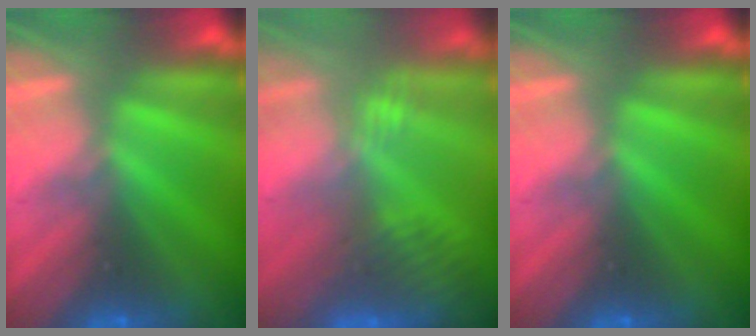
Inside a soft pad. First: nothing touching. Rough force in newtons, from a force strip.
{"total": 2.7}
{"total": 0.0}